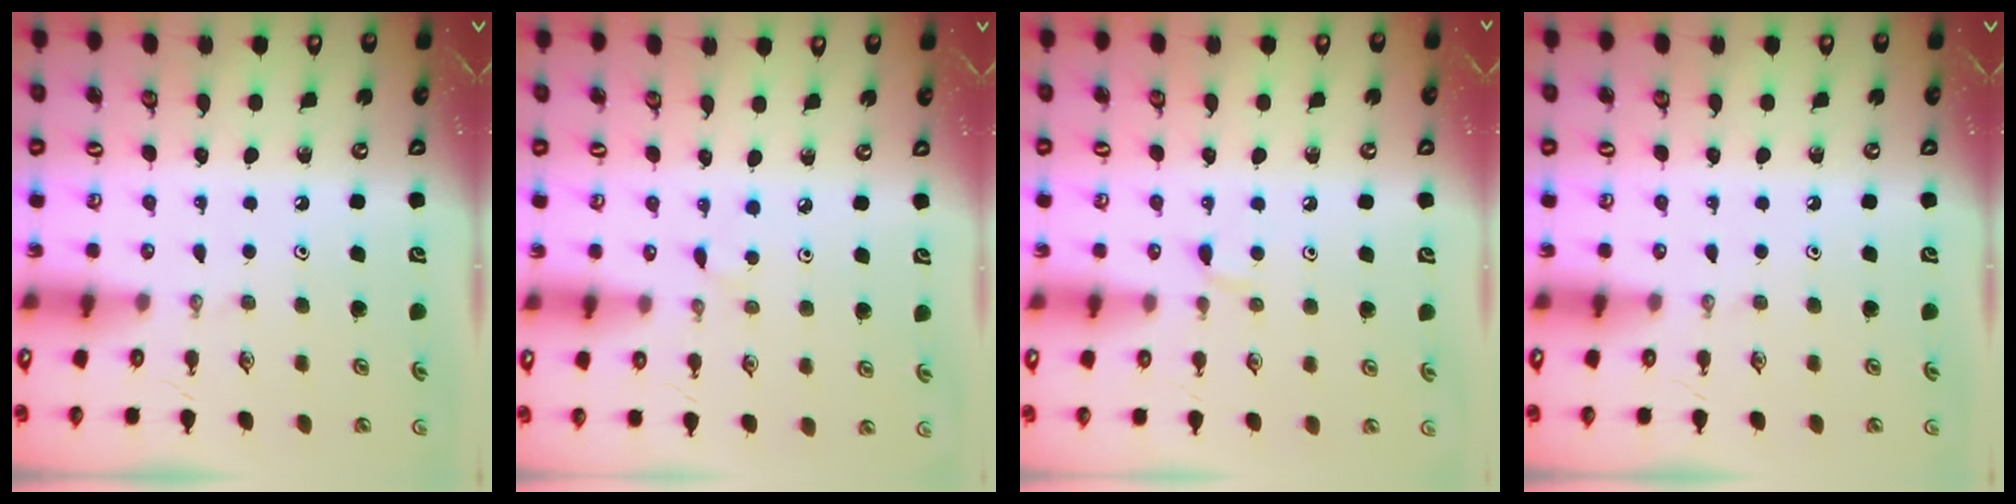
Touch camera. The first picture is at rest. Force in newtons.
{"total": 2.7, "press": 2.7, "slide": 0.3}
{"total": 5.0, "press": 5.0, "slide": 0.6}
{"total": 0.0}